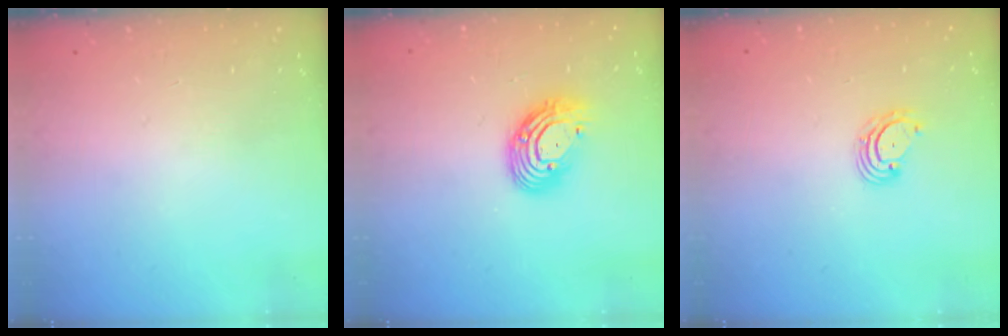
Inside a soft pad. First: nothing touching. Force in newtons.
{"total": 11.1, "press": 11.1, "slide": 0.7}
{"total": 4.0, "press": 3.9, "slide": 0.4}